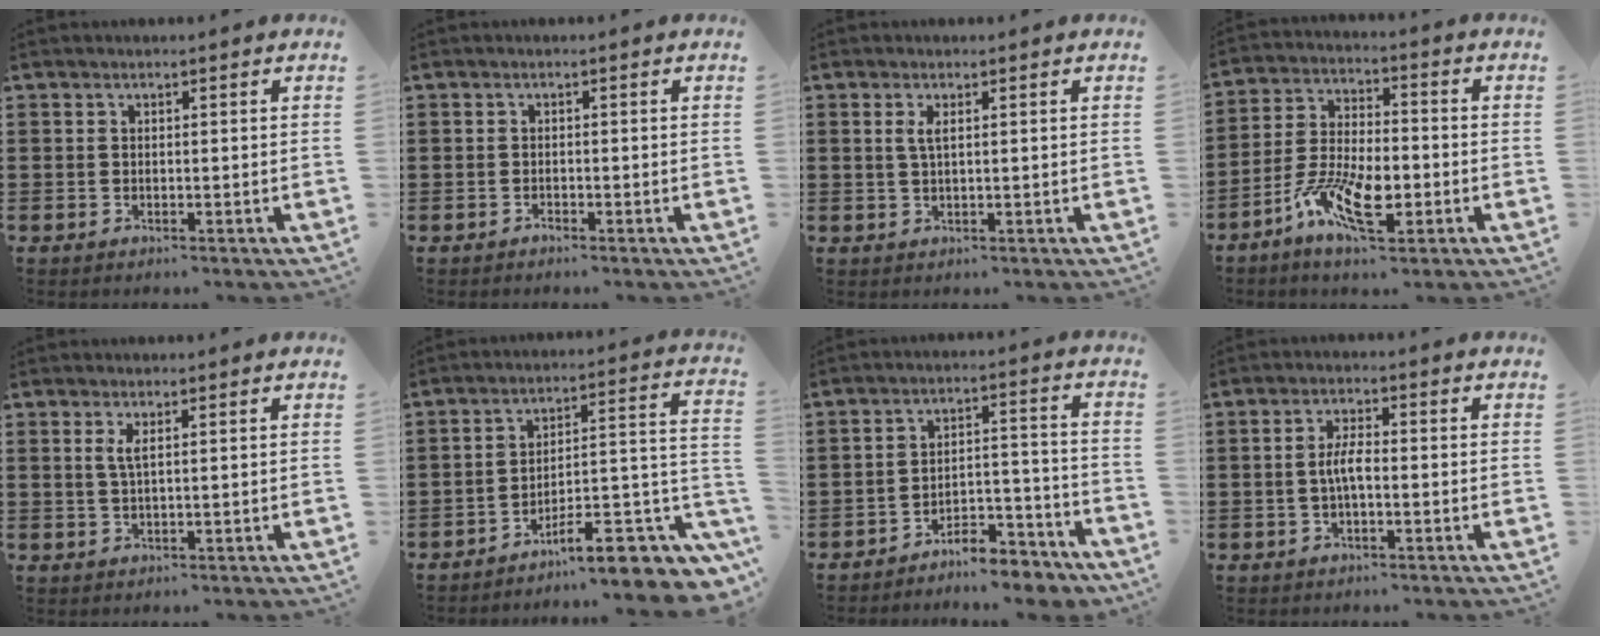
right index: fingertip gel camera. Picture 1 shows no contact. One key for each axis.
{"total": 0.6, "fx": -0.6, "fy": 0.2, "fz": 0.0, "tx": -0.001, "ty": 0.003, "tz": -0.014}
{"total": 1.8, "fx": 0.5, "fy": 0.4, "fz": 1.7, "tx": -0.035, "ty": 0.003, "tz": 0.008}
{"total": 10.2, "fx": -4.2, "fy": 4.2, "fz": 8.3, "tx": -0.179, "ty": -0.003, "tz": -0.077}
{"total": 1.9, "fx": 0.6, "fy": 0.3, "fz": 1.8, "tx": -0.038, "ty": 0.002, "tz": 0.010}
{"total": 9.6, "fx": -7.3, "fy": 2.1, "fz": 6.0, "tx": -0.075, "ty": 0.010, "tz": -0.136}
{"total": 7.0, "fx": -6.7, "fy": 1.3, "fz": 1.4, "tx": -0.015, "ty": 0.026, "tz": -0.129}
{"total": 3.7, "fx": -0.6, "fy": 1.1, "fz": 3.5, "tx": -0.076, "ty": 0.000, "tz": -0.017}